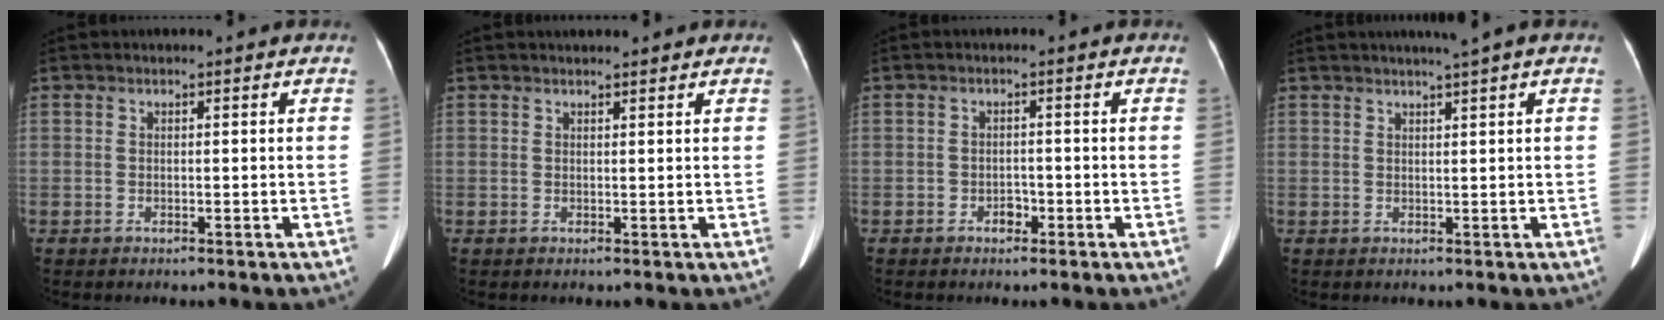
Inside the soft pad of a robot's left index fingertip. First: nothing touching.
{"total": 2.7, "force": [2.4, 0.5, 1.2], "torque": [-0.015, 0.017, 0.032]}
{"total": 1.9, "force": [-1.6, 0.9, 0.3], "torque": [-0.001, -0.011, -0.022]}
{"total": 3.3, "force": [2.3, -0.6, 2.2], "torque": [-0.033, 0.012, 0.038]}